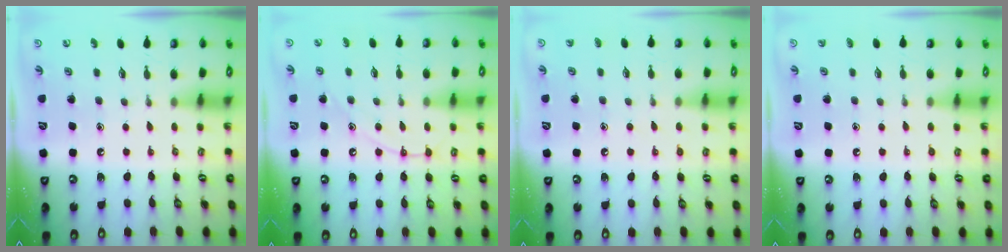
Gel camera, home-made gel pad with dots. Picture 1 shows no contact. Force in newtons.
{"total": 8.8, "press": 8.8, "slide": 0.9}
{"total": 7.2, "press": 7.2, "slide": 0.8}
{"total": 3.1, "press": 3.1, "slide": 0.3}